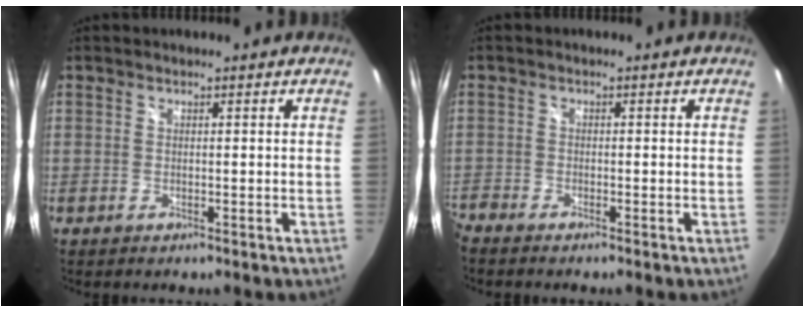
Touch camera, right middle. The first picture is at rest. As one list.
[{"total": 2.3, "force": [-2.2, 0.4, 0.5], "torque": [-0.021, -0.012, -0.049]}]